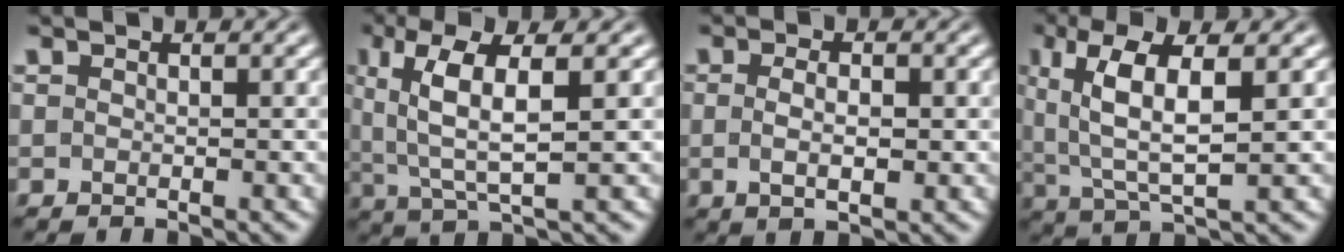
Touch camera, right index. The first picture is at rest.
{"total": 5.4, "force": [1.0, 1.8, 5.0], "torque": [-0.097, -0.005, 0.028]}
{"total": 2.4, "force": [-0.3, 0.4, 2.3], "torque": [-0.040, -0.009, 0.002]}
{"total": 6.0, "force": [1.2, 2.3, 5.4], "torque": [-0.106, -0.007, 0.034]}